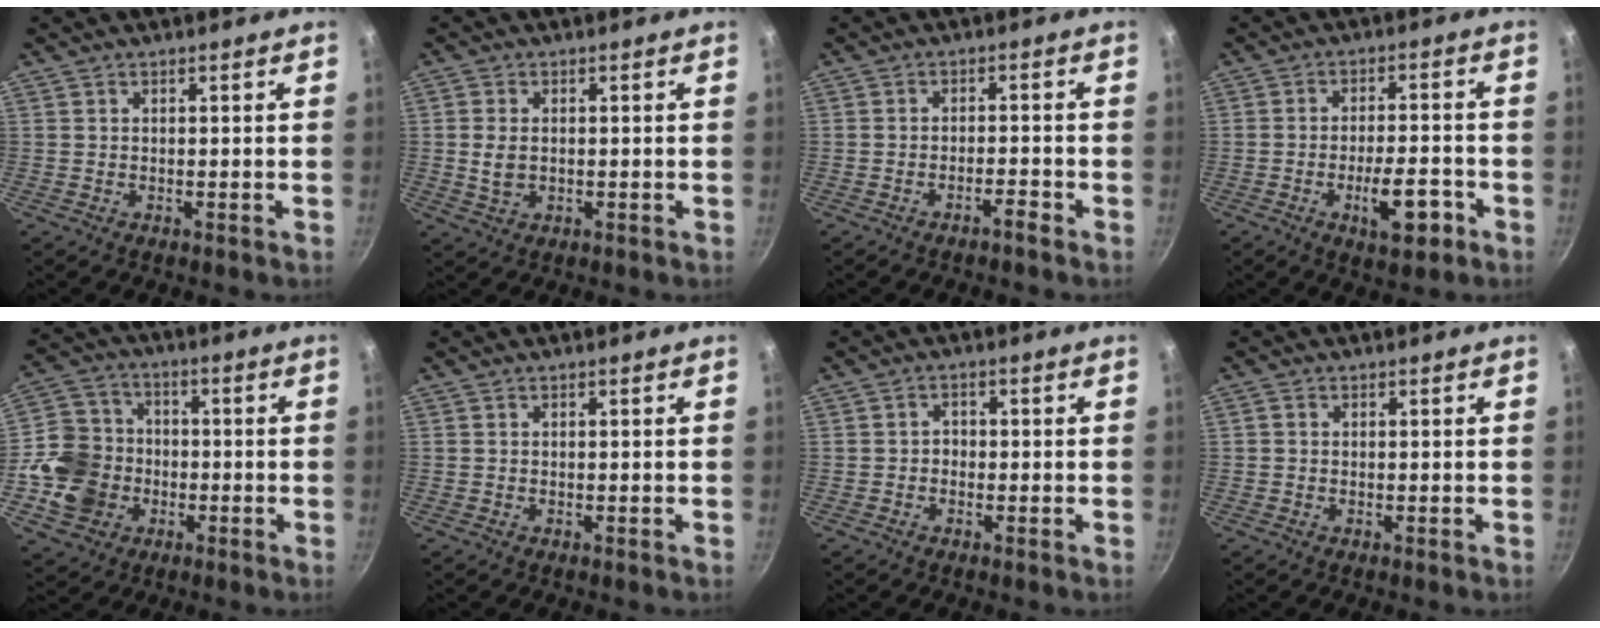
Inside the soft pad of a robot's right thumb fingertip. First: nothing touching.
{"total": 3.9, "force": [0.0, 2.6, 2.9], "torque": [-0.058, 0.001, 0.002]}
{"total": 2.4, "force": [-1.9, 0.3, 1.5], "torque": [-0.026, 0.018, -0.028]}
{"total": 8.8, "force": [-3.8, 3.3, 7.3], "torque": [-0.096, 0.020, -0.055]}
{"total": 13.7, "force": [-3.1, 11.8, 6.2], "torque": [-0.099, 0.032, -0.060]}
{"total": 0.0}
{"total": 1.7, "force": [-0.6, 1.4, 0.7], "torque": [-0.004, 0.007, -0.012]}
{"total": 0.6, "force": [0.0, 0.6, 0.2], "torque": [-0.003, 0.003, -0.002]}